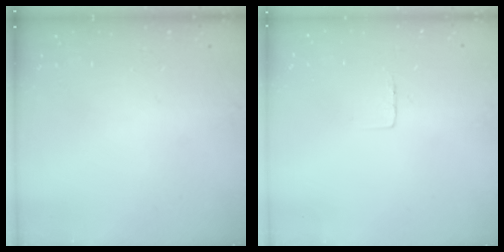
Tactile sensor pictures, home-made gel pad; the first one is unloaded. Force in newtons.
{"total": 3.0, "press": 3.0, "slide": 0.1}